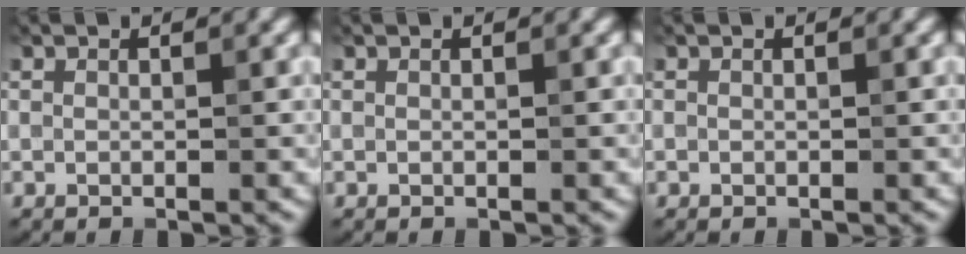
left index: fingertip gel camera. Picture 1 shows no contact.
{"total": 0.0}
{"total": 0.0}